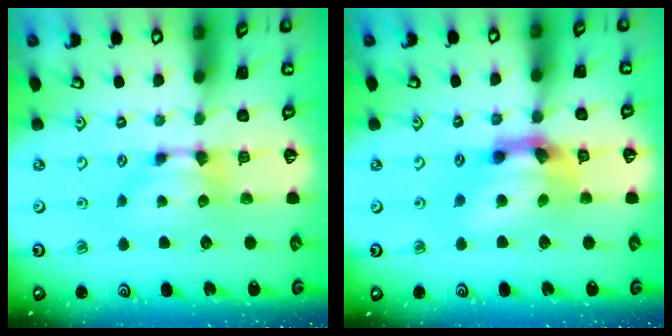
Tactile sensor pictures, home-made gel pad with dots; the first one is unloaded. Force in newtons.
{"total": 6.4, "press": 5.9, "slide": 2.4}